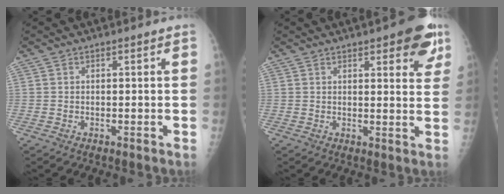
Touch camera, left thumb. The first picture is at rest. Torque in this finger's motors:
{"motor_torque": [1.25, 0.68, 0.85, -0.41, 0.02]}